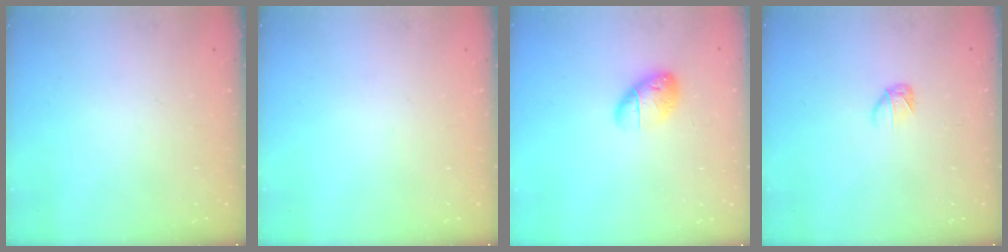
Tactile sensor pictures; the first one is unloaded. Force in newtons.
{"total": 0.0}
{"total": 10.2, "press": 9.8, "slide": 2.5}
{"total": 3.3, "press": 3.2, "slide": 0.7}